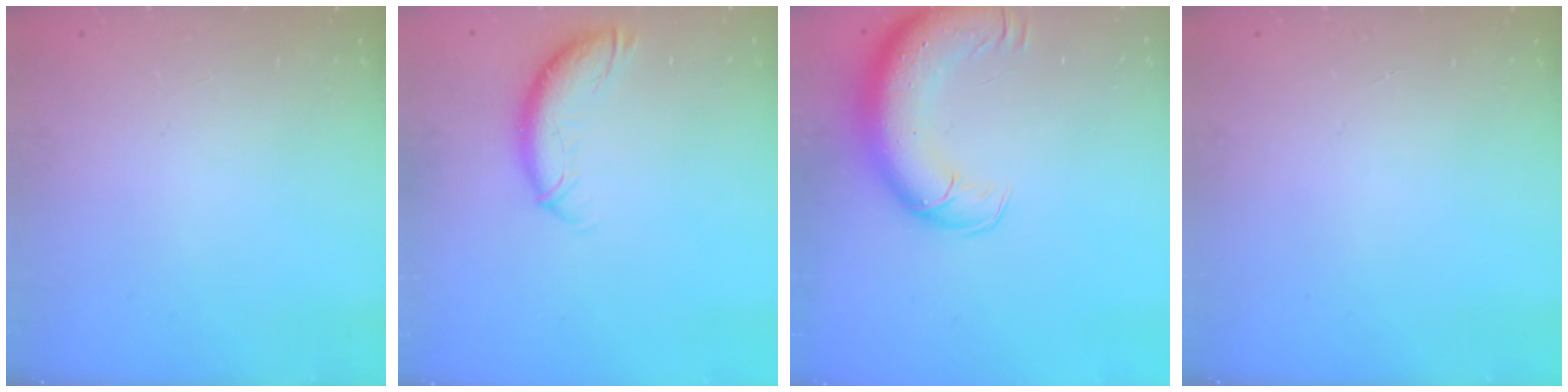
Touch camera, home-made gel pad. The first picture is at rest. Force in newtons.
{"total": 10.3, "press": 10.3, "slide": 0.8}
{"total": 16.2, "press": 15.7, "slide": 3.9}
{"total": 0.0}